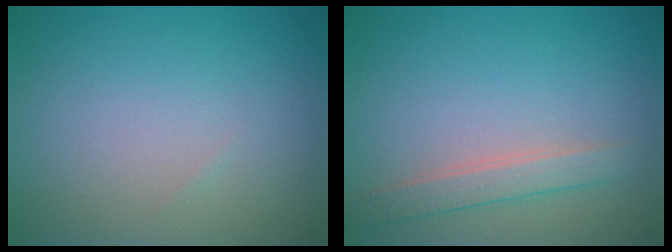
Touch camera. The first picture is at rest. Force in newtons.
{"total": 2.2, "press": 2.2, "slide": 0.2}